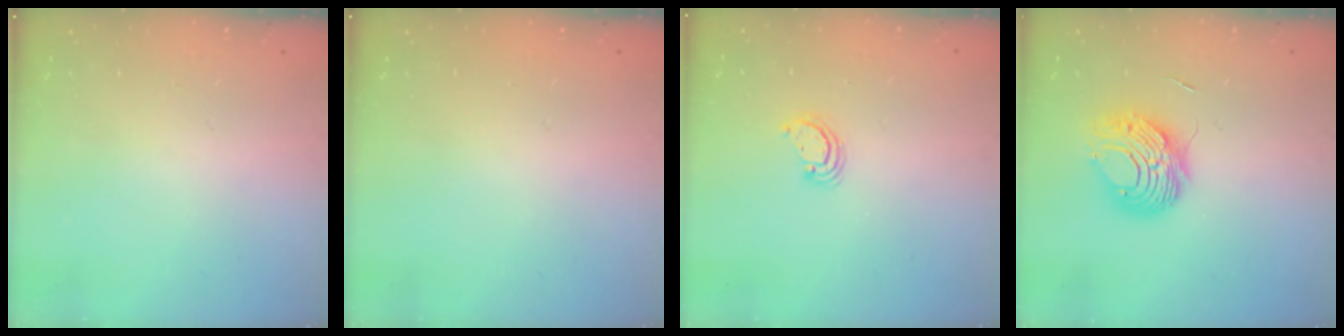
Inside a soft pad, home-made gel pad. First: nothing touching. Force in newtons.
{"total": 0.0}
{"total": 3.0, "press": 2.9, "slide": 0.3}
{"total": 8.7, "press": 8.7, "slide": 0.8}